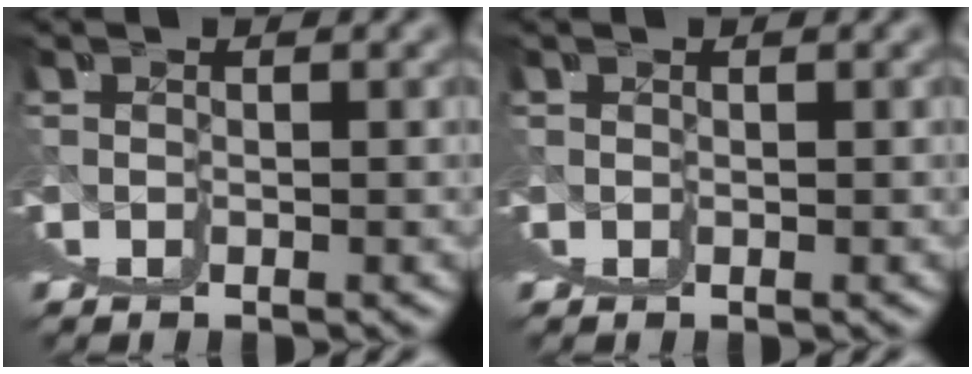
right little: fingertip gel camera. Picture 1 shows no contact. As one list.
[{"total": 0.0}]